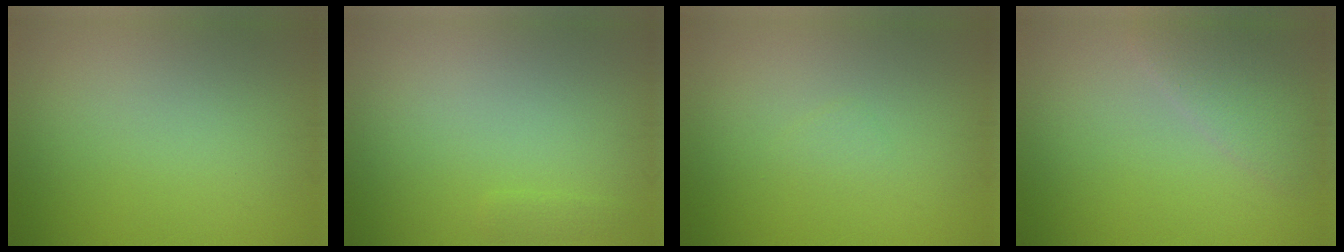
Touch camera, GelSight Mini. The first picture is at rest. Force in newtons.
{"total": 0.7, "press": 0.7, "slide": 0.0}
{"total": 0.7, "press": 0.7, "slide": 0.1}
{"total": 2.9, "press": 2.9, "slide": 0.1}